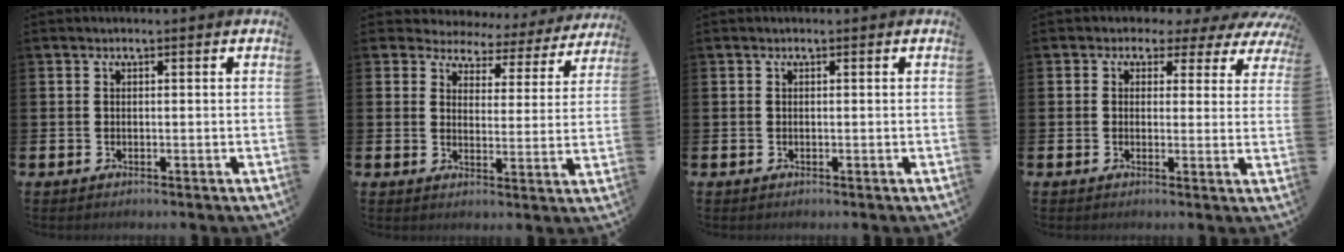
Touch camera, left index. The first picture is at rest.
{"total": 3.8, "force": [3.4, 1.7, 0.0], "torque": [-0.016, -0.036, 0.052]}
{"total": 0.0}
{"total": 1.9, "force": [0.6, 1.7, 0.4], "torque": [-0.015, -0.008, 0.001]}